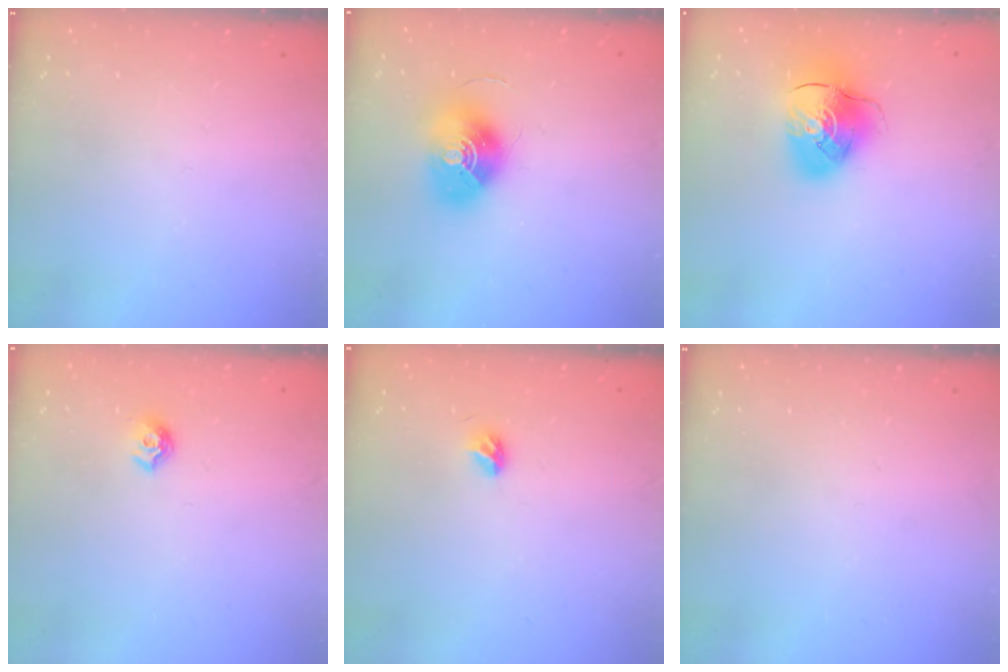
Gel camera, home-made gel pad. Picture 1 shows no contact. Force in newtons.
{"total": 13.5, "press": 13.5, "slide": 0.6}
{"total": 12.6, "press": 12.5, "slide": 1.6}
{"total": 6.9, "press": 6.8, "slide": 0.7}
{"total": 4.0, "press": 3.9, "slide": 1.0}
{"total": 0.0}